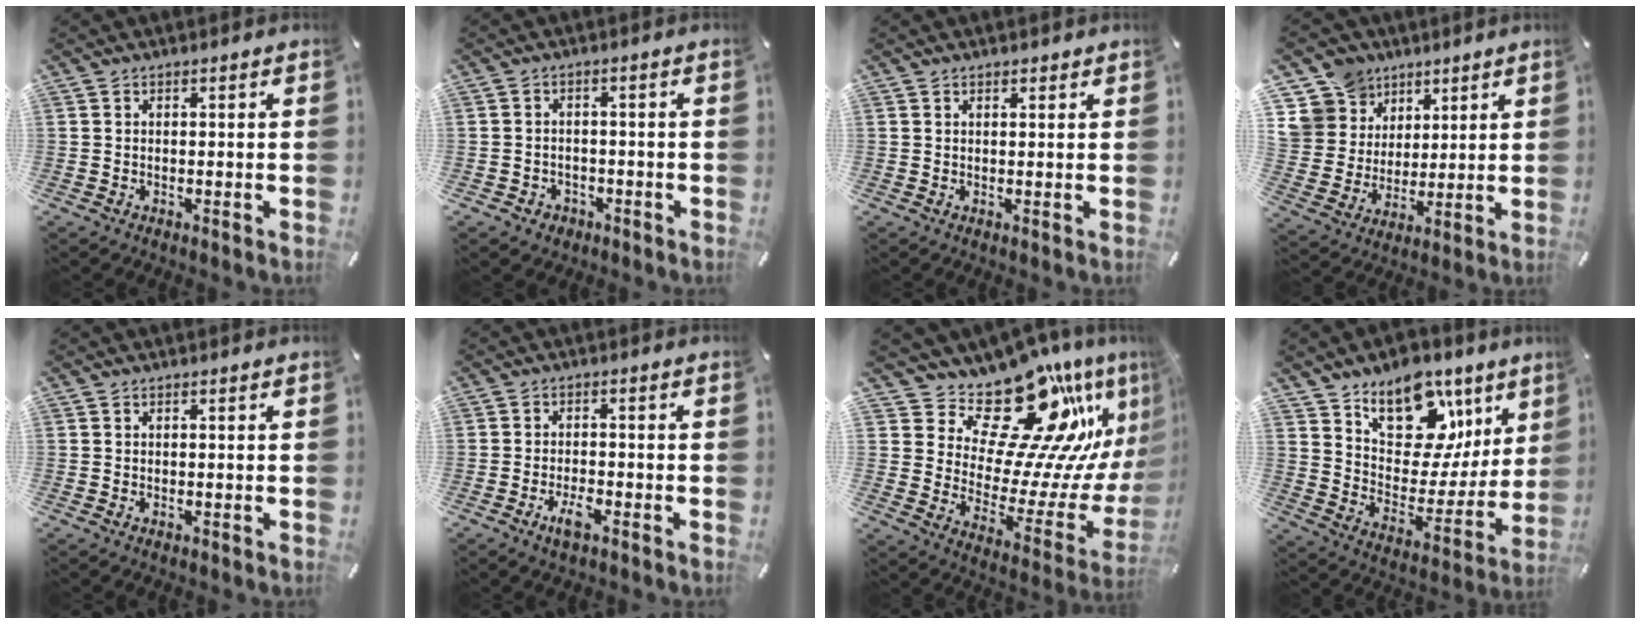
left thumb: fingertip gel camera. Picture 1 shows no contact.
{"total": 3.0, "force": [-1.6, 2.5, 0.4], "torque": [-0.005, 0.010, -0.032]}
{"total": 0.7, "force": [0.5, 0.5, 0.2], "torque": [-0.004, 0.001, 0.009]}
{"total": 11.4, "force": [5.9, 9.8, 0.8], "torque": [-0.029, -0.039, 0.122]}
{"total": 0.0}
{"total": 3.8, "force": [-2.2, 1.6, 2.7], "torque": [-0.055, 0.007, -0.043]}
{"total": 24.3, "force": [17.4, 10.3, 13.4], "torque": [-0.194, -0.143, 0.298]}
{"total": 16.1, "force": [10.9, 9.9, 6.6], "torque": [-0.086, -0.088, 0.192]}